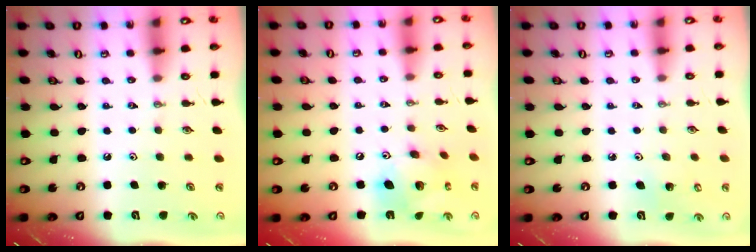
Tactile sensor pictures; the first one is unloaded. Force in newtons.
{"total": 14.6, "press": 14.5, "slide": 1.2}
{"total": 3.2, "press": 3.2, "slide": 0.2}